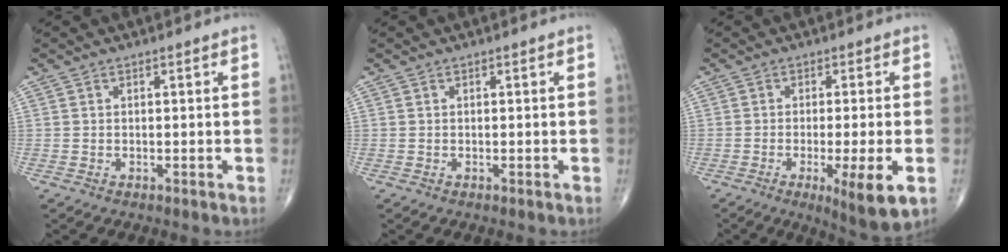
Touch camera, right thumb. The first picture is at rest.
{"total": 0.0}
{"total": 9.0, "force": [-3.0, 1.3, 8.4], "torque": [-0.130, -0.013, -0.042]}